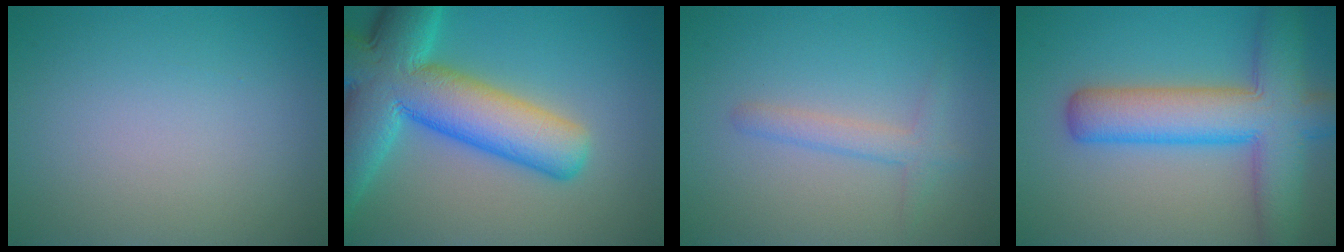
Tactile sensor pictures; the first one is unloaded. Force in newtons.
{"total": 12.4, "press": 12.4, "slide": 0.5}
{"total": 2.0, "press": 2.0, "slide": 0.1}
{"total": 9.1, "press": 9.1, "slide": 0.4}